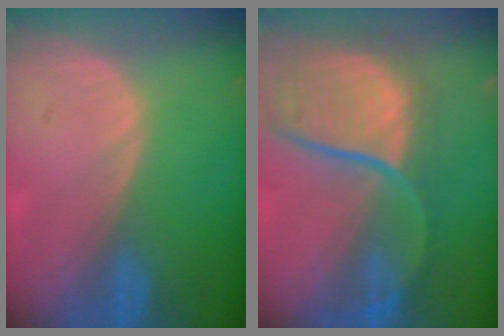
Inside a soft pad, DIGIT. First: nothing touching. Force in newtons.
{"total": 12.0, "press": 9.9, "slide": 6.8}